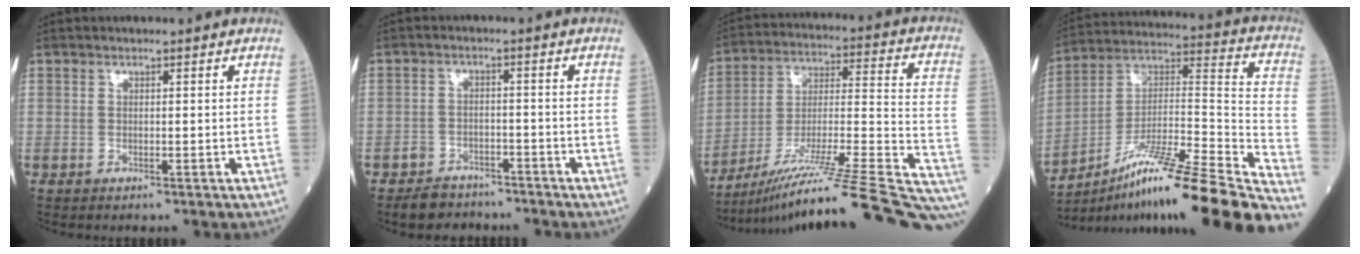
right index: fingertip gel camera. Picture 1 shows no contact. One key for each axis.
{"total": 4.5, "fx": -3.8, "fy": 2.4, "fz": 0.4, "tx": -0.010, "ty": 0.004, "tz": -0.064}
{"total": 29.2, "fx": -24.1, "fy": -0.2, "fz": 16.6, "tx": -0.175, "ty": -0.015, "tz": -0.364}
{"total": 27.5, "fx": -20.8, "fy": 0.1, "fz": 18.0, "tx": -0.217, "ty": 0.001, "tz": -0.342}